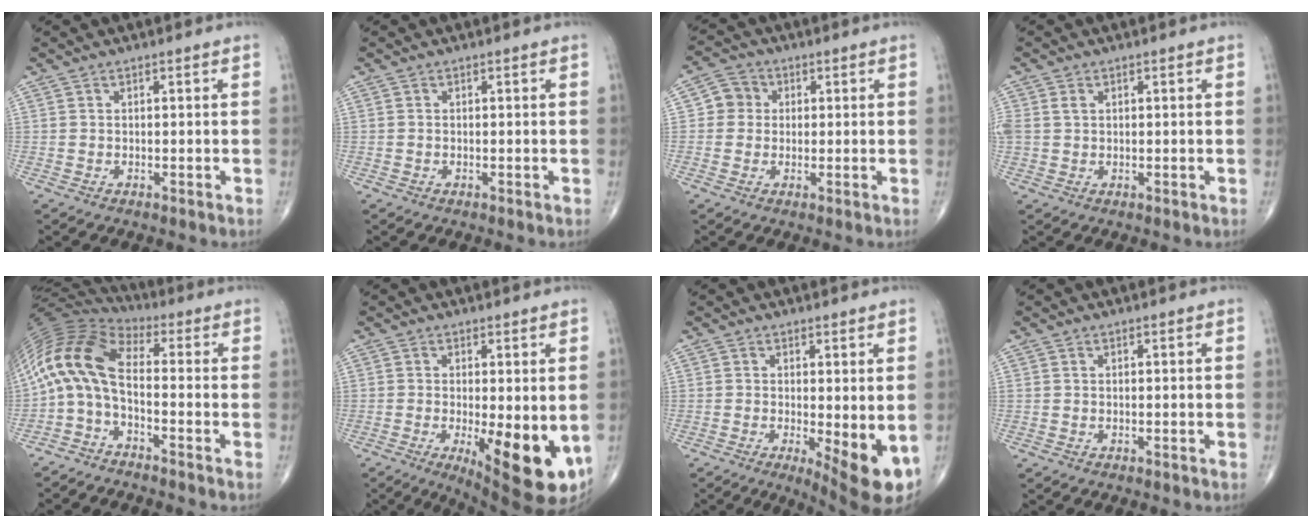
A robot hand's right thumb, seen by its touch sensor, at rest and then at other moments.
{"total": 0.0}
{"total": 4.6, "force": [0.5, 4.3, 1.3], "torque": [0.003, 0.006, -0.001]}
{"total": 2.2, "force": [0.6, 1.7, 1.3], "torque": [-0.032, 0.008, 0.019]}
{"total": 11.6, "force": [-2.2, 5.0, 10.2], "torque": [-0.210, 0.061, -0.062]}
{"total": 13.7, "force": [-3.0, 4.7, 12.5], "torque": [-0.161, -0.025, -0.028]}
{"total": 9.1, "force": [-1.8, 2.7, 8.5], "torque": [-0.116, -0.023, -0.019]}
{"total": 0.0}